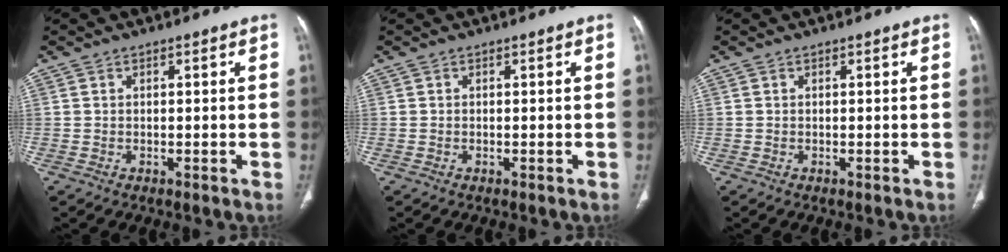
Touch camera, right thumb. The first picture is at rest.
{"total": 0.0}
{"total": 0.0}